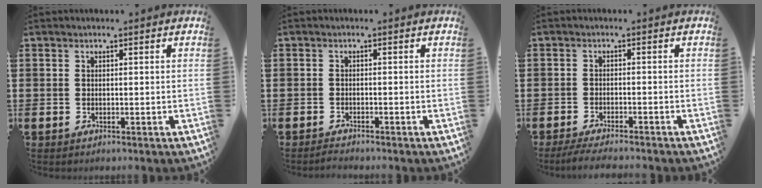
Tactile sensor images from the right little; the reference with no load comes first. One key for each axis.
{"total": 0.9, "fx": -0.9, "fy": 0.0, "fz": 0.1, "tx": -0.005, "ty": -0.001, "tz": -0.017}
{"total": 2.2, "fx": -2.0, "fy": 0.0, "fz": 1.0, "tx": -0.015, "ty": 0.003, "tz": -0.037}